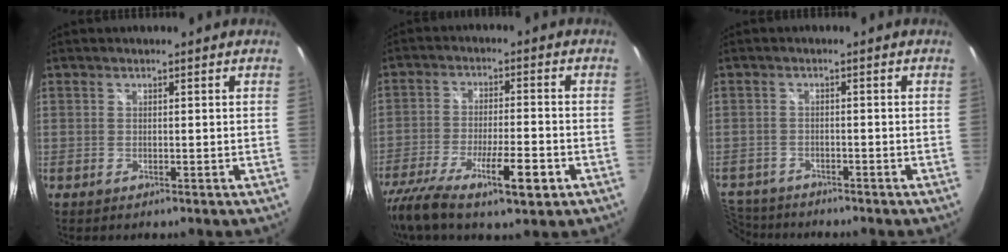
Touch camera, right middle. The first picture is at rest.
{"total": 16.1, "force": [-10.0, 3.5, 12.1], "torque": [-0.244, -0.047, -0.175]}
{"total": 7.3, "force": [-6.3, 3.3, 1.4], "torque": [-0.062, -0.002, -0.118]}